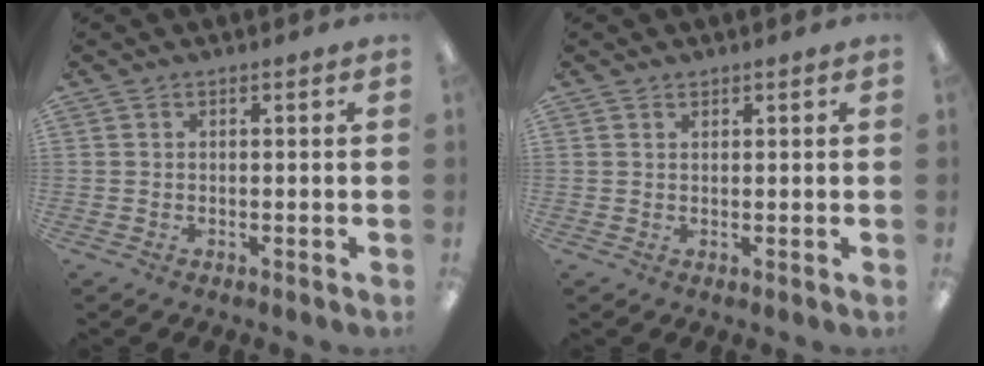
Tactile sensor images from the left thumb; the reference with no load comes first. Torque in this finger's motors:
{"motor_torque": [0.01, -0.16, -0.20, -0.19, 0.02]}